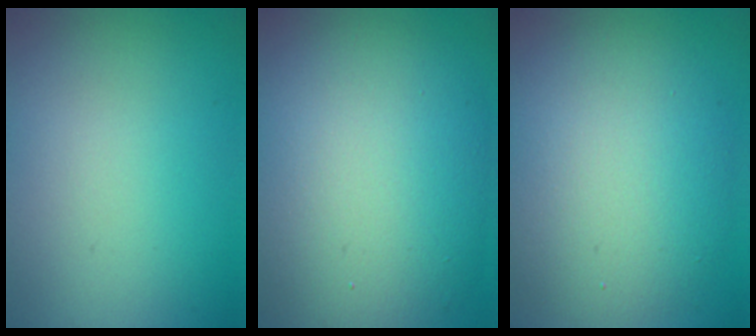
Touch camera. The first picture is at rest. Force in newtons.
{"total": 12.3, "press": 12.2, "slide": 1.0}
{"total": 8.5, "press": 8.5, "slide": 0.3}